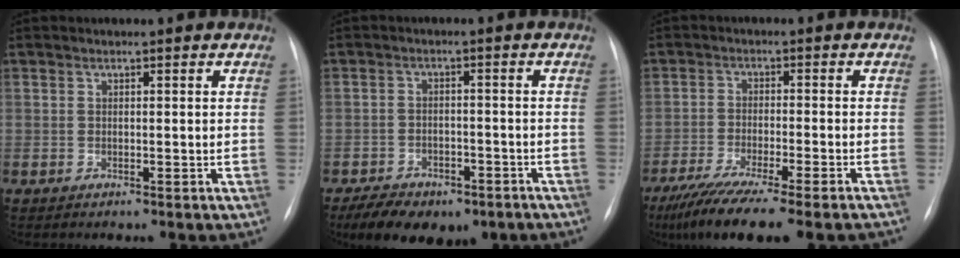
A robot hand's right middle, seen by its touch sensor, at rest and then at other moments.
{"total": 11.4, "force": [-8.1, 5.6, 5.8], "torque": [-0.097, 0.003, -0.115]}
{"total": 15.9, "force": [-12.8, 1.0, 9.4], "torque": [-0.135, -0.039, -0.198]}